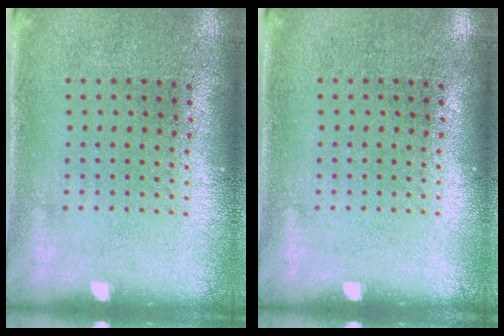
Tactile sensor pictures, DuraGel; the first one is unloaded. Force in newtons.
{"total": 0.0}